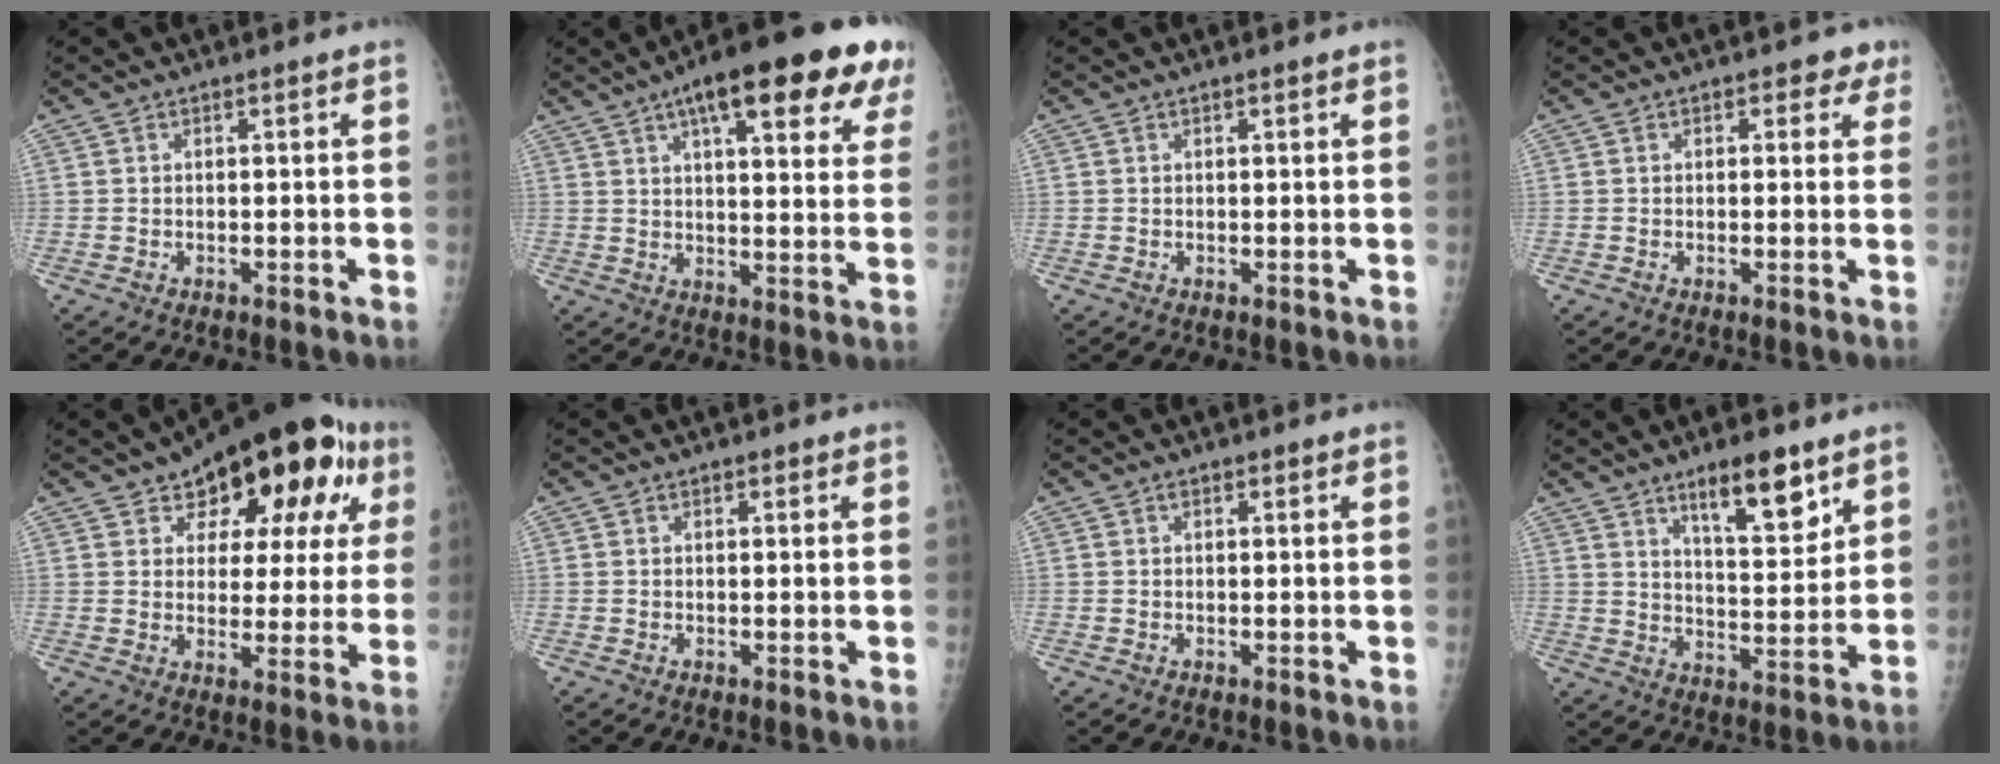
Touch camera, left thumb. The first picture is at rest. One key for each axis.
{"total": 23.6, "fx": 13.3, "fy": 6.7, "fz": 18.3, "tx": -0.229, "ty": -0.012, "tz": 0.170}
{"total": 0.6, "fx": 0.4, "fy": 0.2, "fz": 0.4, "tx": -0.005, "ty": -0.001, "tz": 0.005}
{"total": 3.0, "fx": 1.5, "fy": 2.0, "fz": 1.5, "tx": 0.014, "ty": -0.002, "tz": 0.011}
{"total": 19.8, "fx": 10.0, "fy": 10.3, "fz": 13.7, "tx": -0.140, "ty": 0.000, "tz": 0.138}
{"total": 0.9, "fx": 0.6, "fy": 0.5, "fz": 0.4, "tx": 0.001, "ty": -0.003, "tz": 0.006}
{"total": 0.8, "fx": 0.5, "fy": 0.5, "fz": 0.4, "tx": -0.003, "ty": -0.002, "tz": 0.005}
{"total": 11.4, "fx": 7.3, "fy": 3.6, "fz": 8.1, "tx": -0.105, "ty": -0.051, "tz": 0.121}